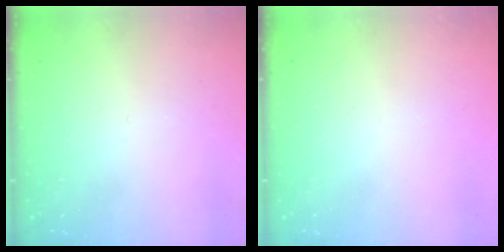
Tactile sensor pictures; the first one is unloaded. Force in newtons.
{"total": 0.0}